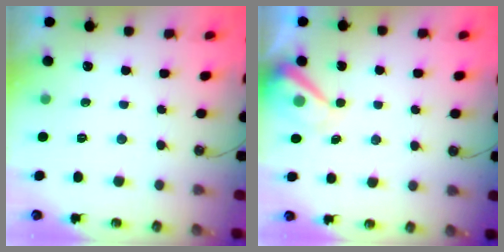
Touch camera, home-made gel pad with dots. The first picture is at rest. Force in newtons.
{"total": 7.9, "press": 7.9, "slide": 0.8}